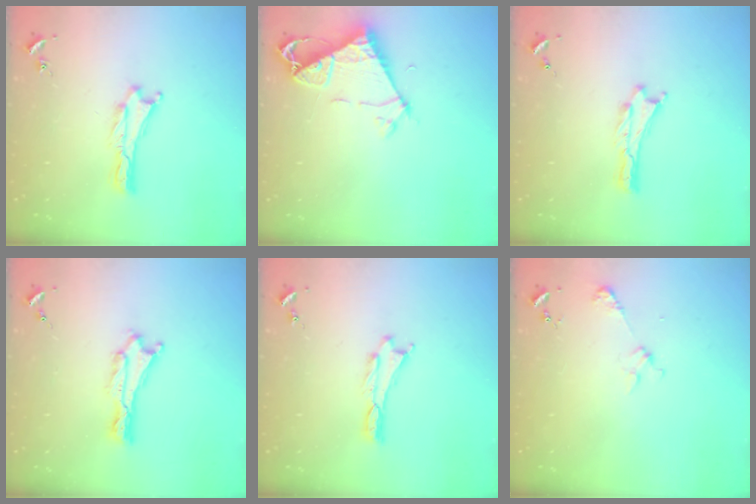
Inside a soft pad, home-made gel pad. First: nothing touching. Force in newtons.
{"total": 7.2, "press": 7.2, "slide": 0.5}
{"total": 0.0}
{"total": 0.7, "press": 0.7, "slide": 0.2}
{"total": 0.0}
{"total": 2.4, "press": 2.4, "slide": 0.2}